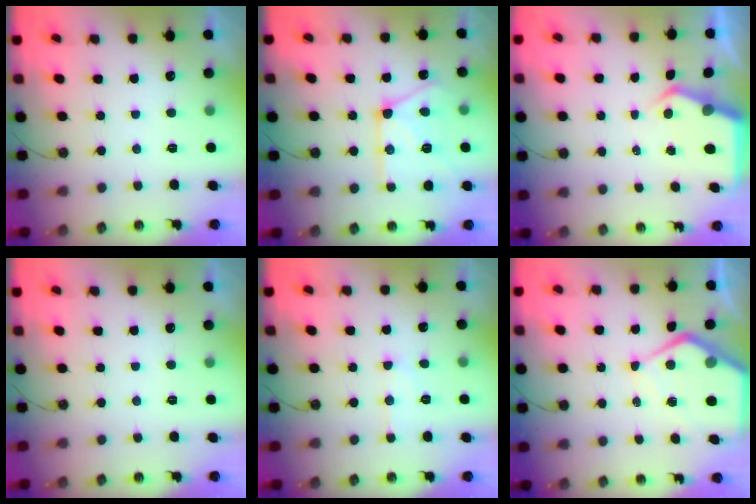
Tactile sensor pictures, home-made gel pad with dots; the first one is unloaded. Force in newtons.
{"total": 16.7, "press": 16.6, "slide": 1.4}
{"total": 5.8, "press": 5.7, "slide": 0.6}
{"total": 0.0}
{"total": 7.6, "press": 7.6, "slide": 0.3}
{"total": 10.5, "press": 10.5, "slide": 1.1}